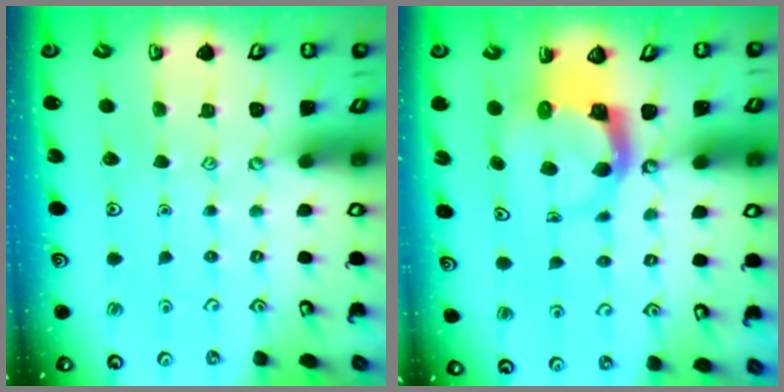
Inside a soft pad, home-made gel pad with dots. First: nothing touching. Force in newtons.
{"total": 4.1, "press": 4.1, "slide": 0.3}